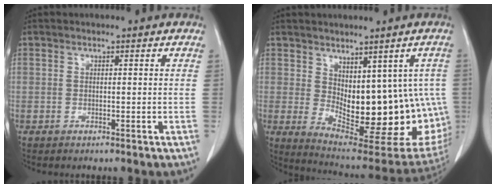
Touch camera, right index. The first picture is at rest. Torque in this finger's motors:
{"motor_torque": [1.18, -0.50, 0.45, 0.12]}